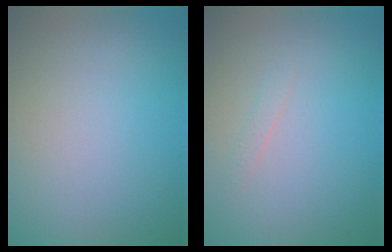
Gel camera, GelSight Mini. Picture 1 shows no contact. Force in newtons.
{"total": 0.6, "press": 0.6, "slide": 0.0}